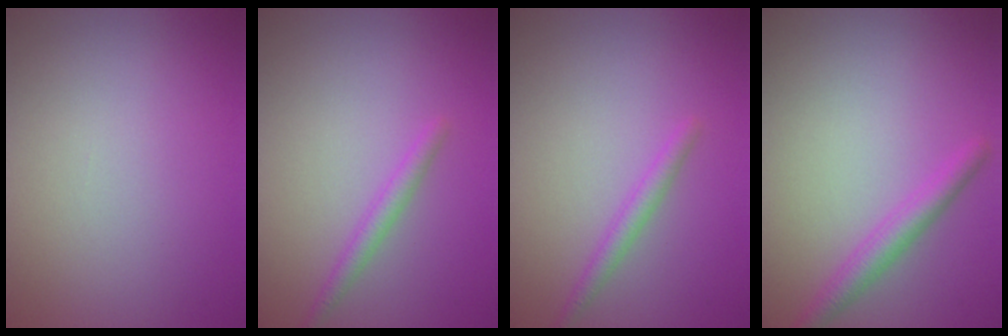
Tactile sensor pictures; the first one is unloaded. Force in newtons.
{"total": 1.5, "press": 1.5, "slide": 0.1}
{"total": 1.5, "press": 1.5, "slide": 0.1}
{"total": 2.3, "press": 2.3, "slide": 0.1}